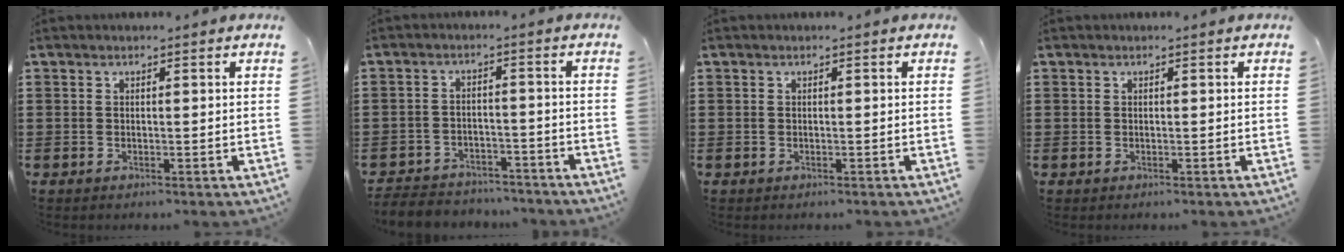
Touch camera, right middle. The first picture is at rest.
{"total": 3.8, "force": [-3.7, 0.8, -0.1], "torque": [-0.010, 0.001, -0.082]}
{"total": 0.0}
{"total": 0.0}